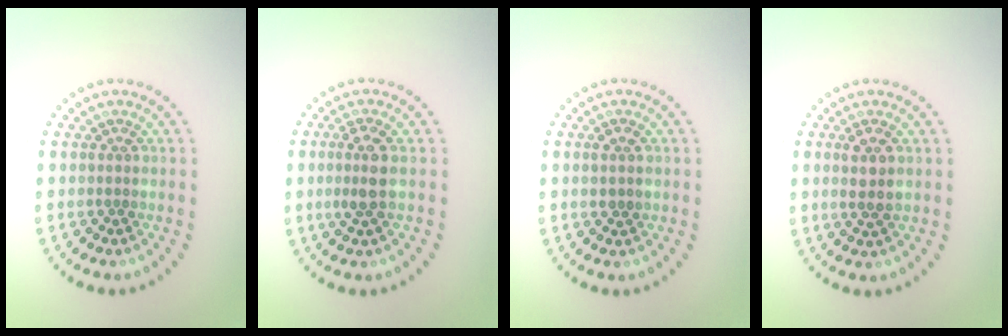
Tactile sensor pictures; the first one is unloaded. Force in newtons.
{"total": 2.4, "press": 2.2, "slide": 1.0}
{"total": 1.4, "press": 1.3, "slide": 0.4}
{"total": 2.0, "press": 1.9, "slide": 0.7}